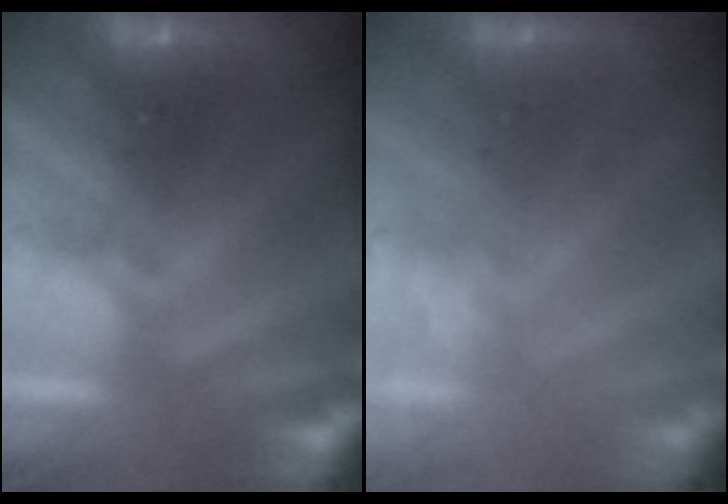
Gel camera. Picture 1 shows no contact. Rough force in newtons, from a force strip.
{"total": 1.7}